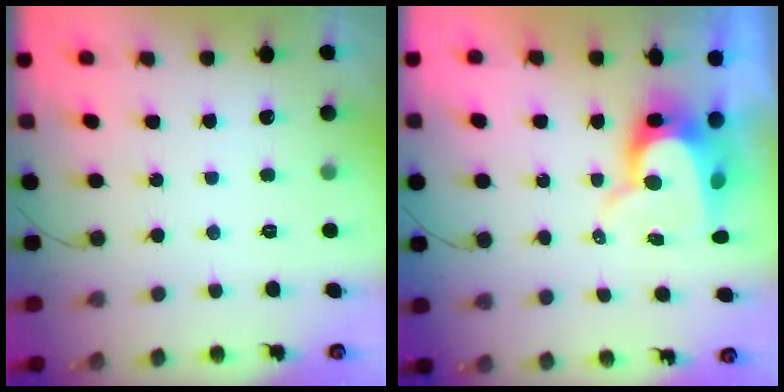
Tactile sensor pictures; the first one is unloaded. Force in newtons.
{"total": 9.8, "press": 9.8, "slide": 0.7}